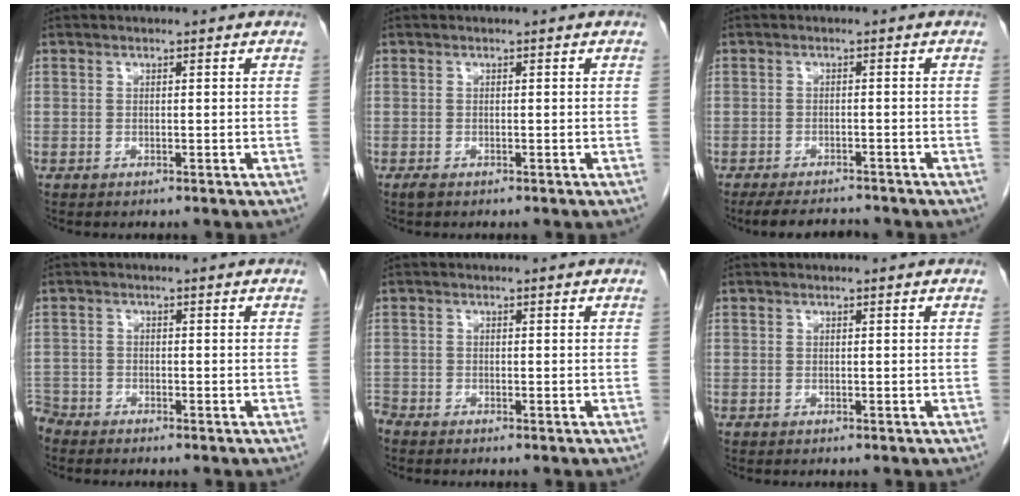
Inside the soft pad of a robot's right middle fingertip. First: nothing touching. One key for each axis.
{"total": 0.7, "fx": -0.5, "fy": 0.2, "fz": 0.4, "tx": -0.013, "ty": -0.002, "tz": -0.006}
{"total": 5.6, "fx": -5.2, "fy": 1.2, "fz": 1.8, "tx": -0.025, "ty": -0.012, "tz": -0.081}
{"total": 3.0, "fx": -2.9, "fy": 0.9, "fz": 0.0, "tx": 0.001, "ty": -0.006, "tz": -0.058}
{"total": 0.6, "fx": -0.6, "fy": 0.2, "fz": 0.1, "tx": -0.005, "ty": -0.003, "tz": -0.014}
{"total": 0.0}